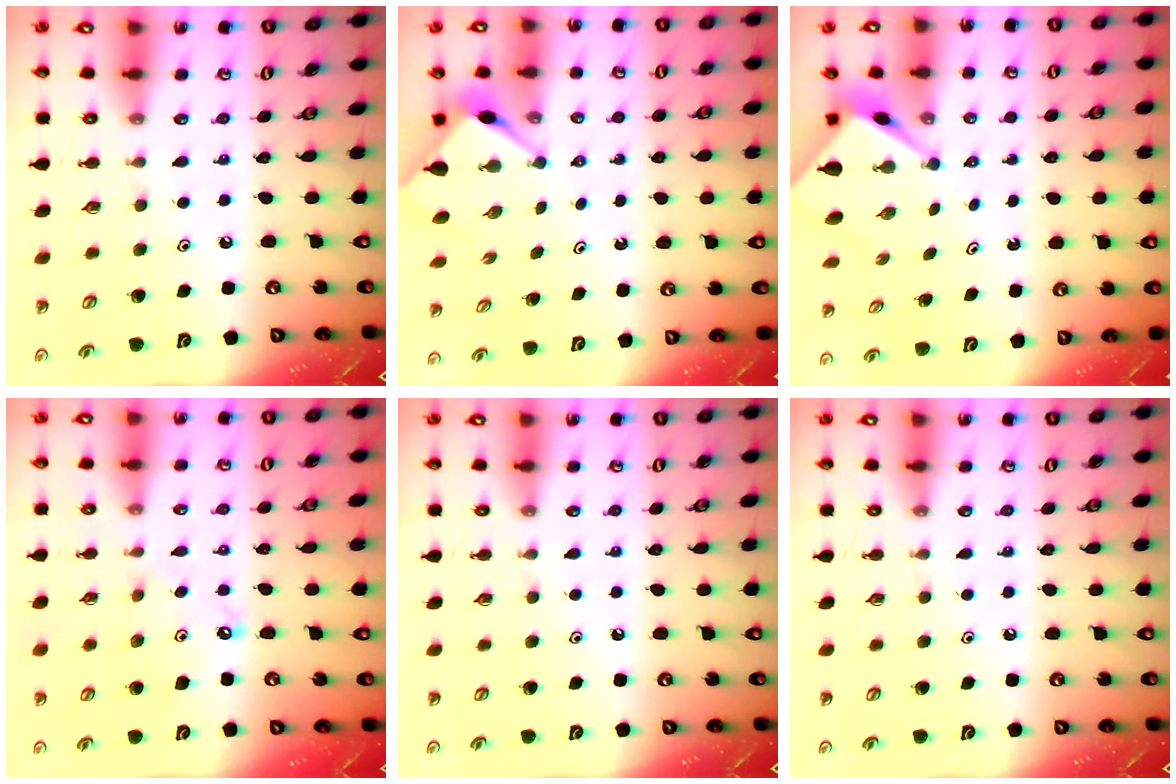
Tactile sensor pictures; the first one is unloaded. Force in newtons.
{"total": 2.9, "press": 2.8, "slide": 0.3}
{"total": 2.5, "press": 2.5, "slide": 0.1}
{"total": 7.7, "press": 7.7, "slide": 0.8}
{"total": 0.0}
{"total": 0.0}